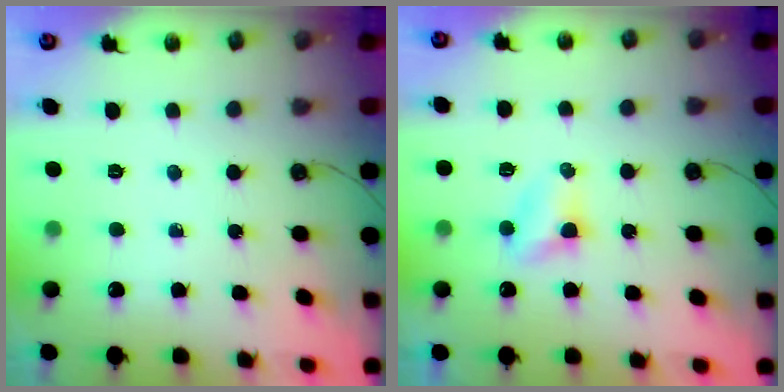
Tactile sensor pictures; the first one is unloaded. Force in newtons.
{"total": 5.2, "press": 5.2, "slide": 0.5}